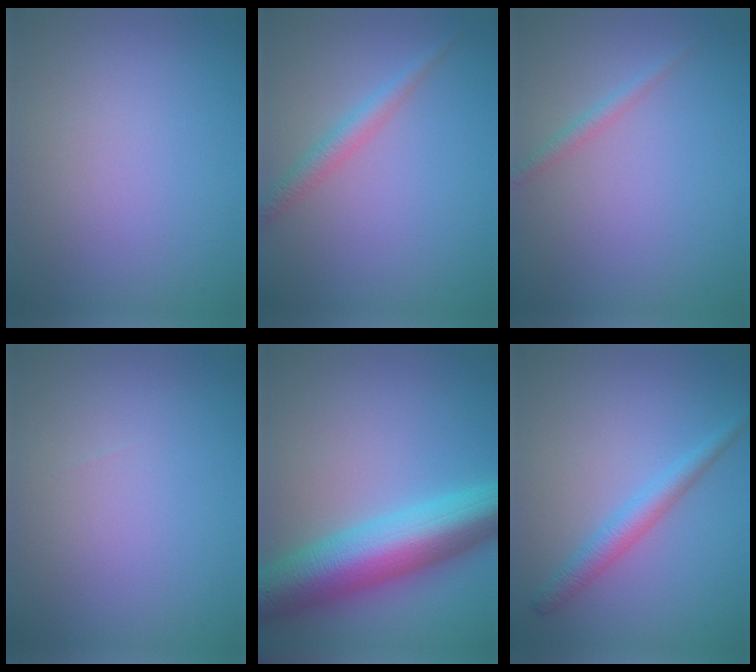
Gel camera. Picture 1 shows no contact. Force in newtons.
{"total": 2.0, "press": 2.0, "slide": 0.0}
{"total": 1.1, "press": 1.1, "slide": 0.1}
{"total": 0.0}
{"total": 10.5, "press": 10.5, "slide": 0.1}
{"total": 2.5, "press": 2.5, "slide": 0.0}